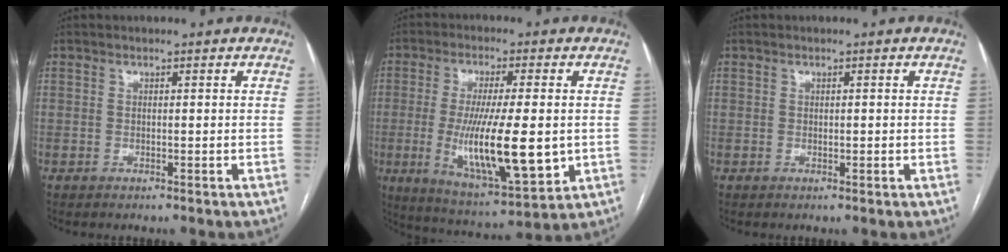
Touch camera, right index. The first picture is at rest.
{"total": 16.0, "force": [-2.0, 3.3, 15.6], "torque": [-0.280, -0.028, -0.021]}
{"total": 0.5, "force": [0.0, 0.3, 0.4], "torque": [-0.007, -0.001, 0.003]}